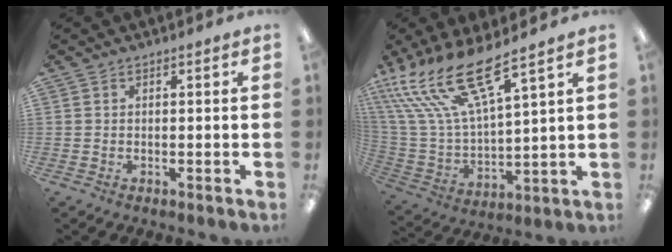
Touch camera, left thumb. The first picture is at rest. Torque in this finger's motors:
{"motor_torque": [0.43, 0.42, 1.81, -0.96, 0.49]}